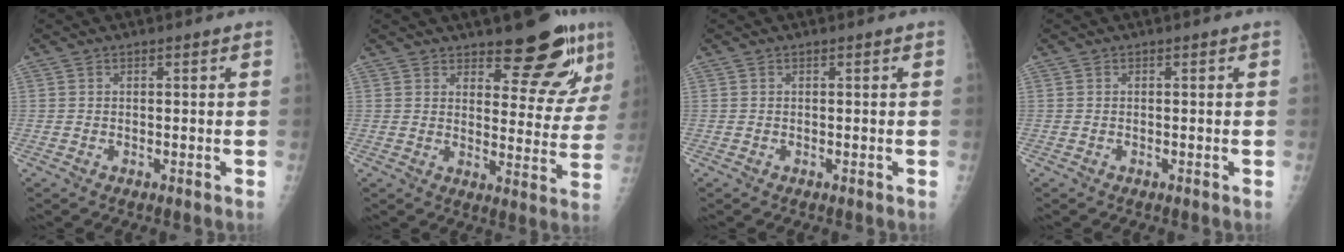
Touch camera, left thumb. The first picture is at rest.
{"total": 13.7, "force": [9.5, 4.5, 8.7], "torque": [-0.071, -0.070, 0.127]}
{"total": 0.0}
{"total": 0.0}